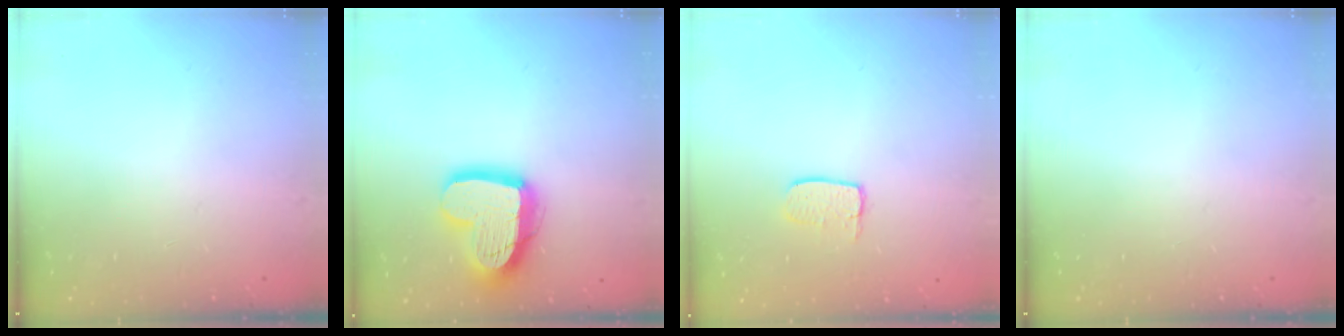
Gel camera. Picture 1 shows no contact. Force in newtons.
{"total": 17.4, "press": 17.3, "slide": 1.5}
{"total": 6.0, "press": 6.0, "slide": 0.5}
{"total": 0.0}